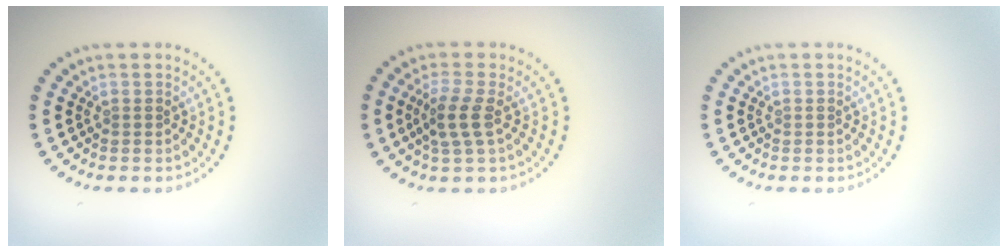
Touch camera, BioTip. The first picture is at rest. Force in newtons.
{"total": 2.7, "press": 2.4, "slide": 1.3}
{"total": 0.0}